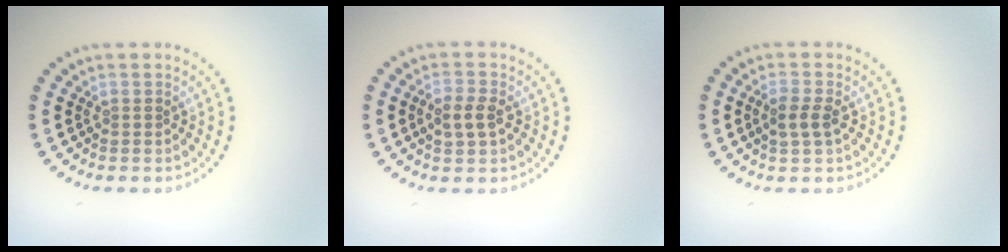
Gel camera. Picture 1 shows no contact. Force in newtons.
{"total": 2.2, "press": 2.2, "slide": 0.3}
{"total": 1.8, "press": 1.8, "slide": 0.3}